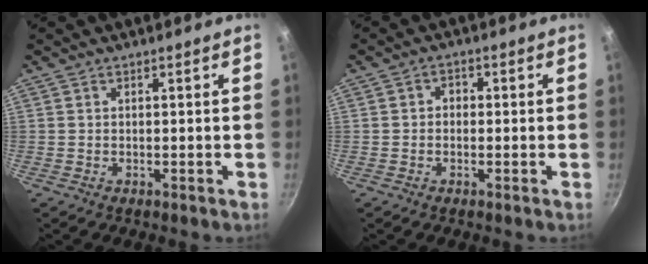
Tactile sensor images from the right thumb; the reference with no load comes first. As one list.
[{"total": 2.1, "force": [-0.3, 1.7, 1.1], "torque": [-0.010, 0.007, -0.007]}]